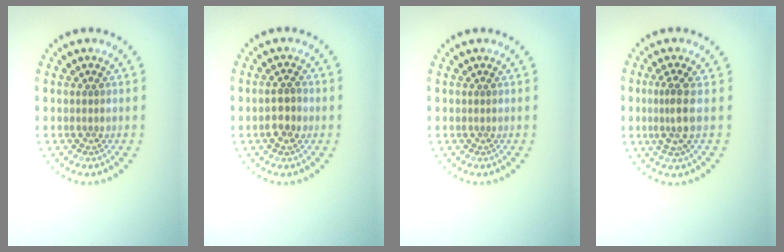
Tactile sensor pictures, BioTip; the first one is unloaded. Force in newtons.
{"total": 2.4, "press": 2.3, "slide": 0.5}
{"total": 0.0}
{"total": 2.6, "press": 2.0, "slide": 1.7}